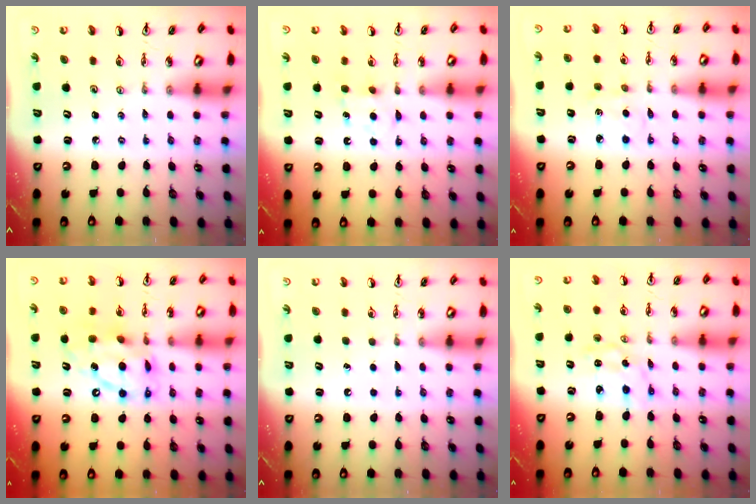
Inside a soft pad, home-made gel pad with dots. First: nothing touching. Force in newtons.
{"total": 5.3, "press": 5.2, "slide": 0.7}
{"total": 6.1, "press": 6.1, "slide": 0.5}
{"total": 13.4, "press": 13.3, "slide": 1.4}
{"total": 1.5, "press": 1.5, "slide": 0.1}
{"total": 2.3, "press": 2.3, "slide": 0.2}